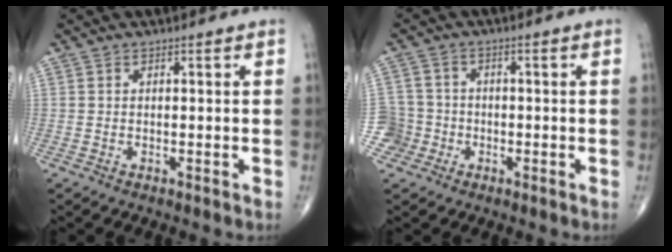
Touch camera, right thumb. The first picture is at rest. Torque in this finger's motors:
{"motor_torque": [-0.03, -0.06, 0.28, 0.07, -0.01]}